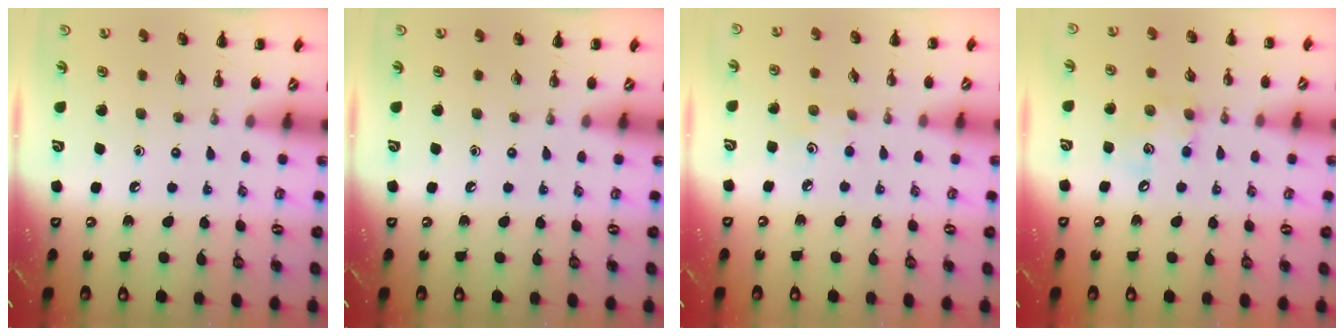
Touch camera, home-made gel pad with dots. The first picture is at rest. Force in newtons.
{"total": 0.0}
{"total": 3.4, "press": 3.3, "slide": 0.8}
{"total": 7.6, "press": 7.5, "slide": 0.8}